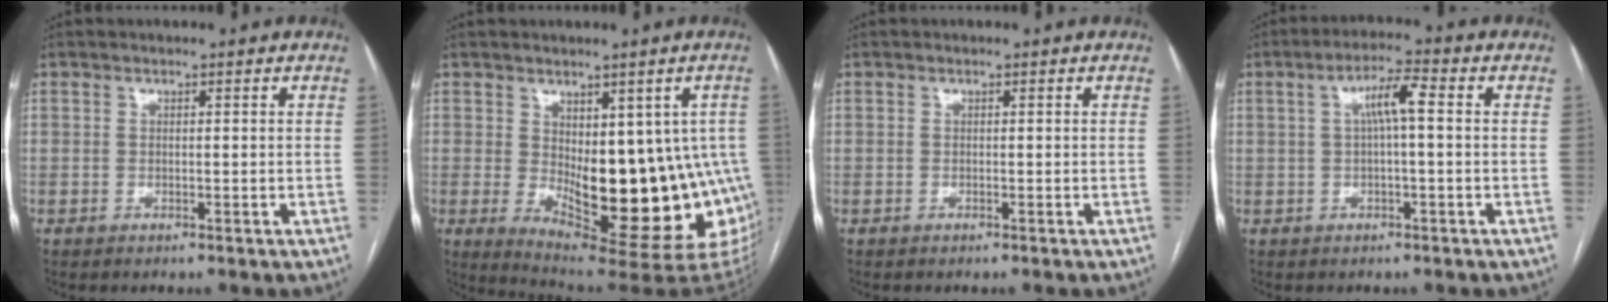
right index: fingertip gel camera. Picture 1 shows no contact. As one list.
[{"total": 19.2, "force": [-2.8, 7.9, 17.3], "torque": [-0.165, 0.003, -0.011]}, {"total": 0.0}, {"total": 5.1, "force": [0.8, 0.6, 5.1], "torque": [-0.093, 0.016, 0.012]}]